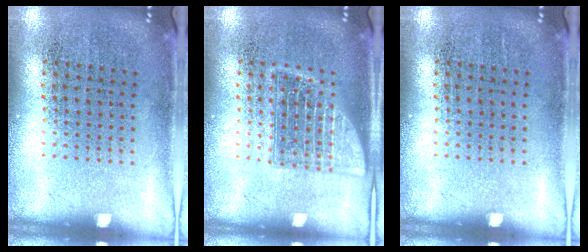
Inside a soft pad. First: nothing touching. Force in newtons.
{"total": 2.3, "press": 2.3, "slide": 0.3}
{"total": 0.0}